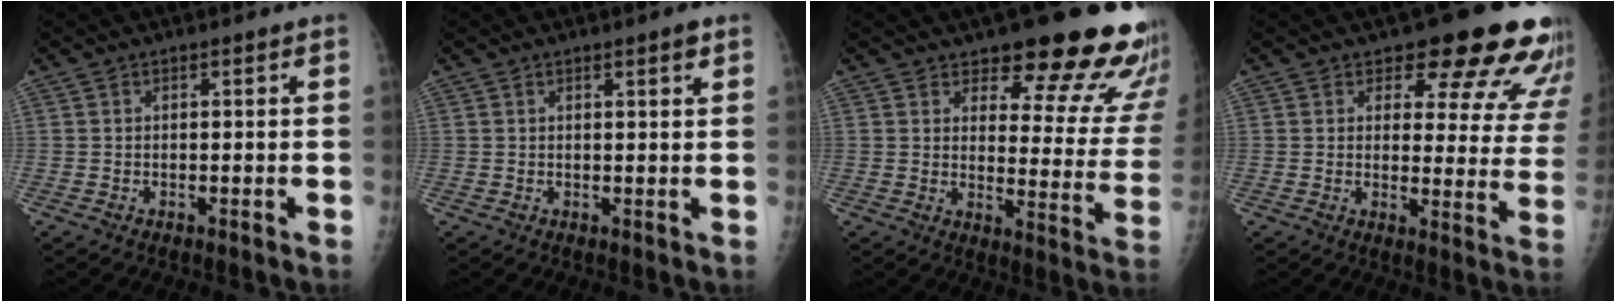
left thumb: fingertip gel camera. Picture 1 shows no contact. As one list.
[{"total": 1.9, "force": [1.2, 0.3, 1.5], "torque": [-0.019, -0.006, 0.016]}, {"total": 20.3, "force": [16.0, 6.2, 10.9], "torque": [-0.088, -0.109, 0.189]}, {"total": 17.1, "force": [13.6, 6.2, 8.2], "torque": [-0.047, -0.086, 0.145]}]